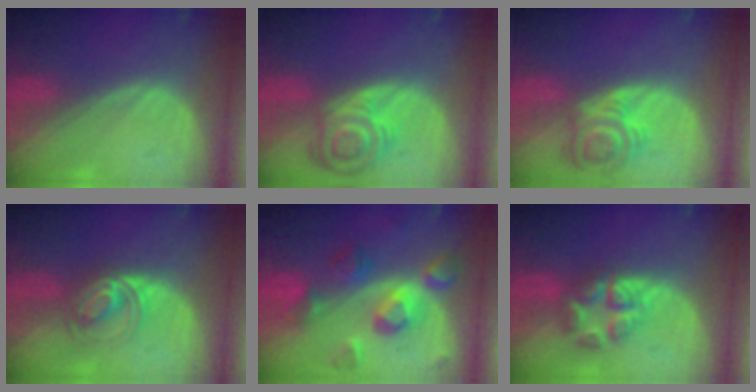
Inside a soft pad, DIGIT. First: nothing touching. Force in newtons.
{"total": 8.2, "press": 7.3, "slide": 3.8}
{"total": 6.1, "press": 6.1, "slide": 0.3}
{"total": 6.0, "press": 5.6, "slide": 2.1}
{"total": 8.9, "press": 8.9, "slide": 0.4}
{"total": 6.1, "press": 6.1, "slide": 0.1}